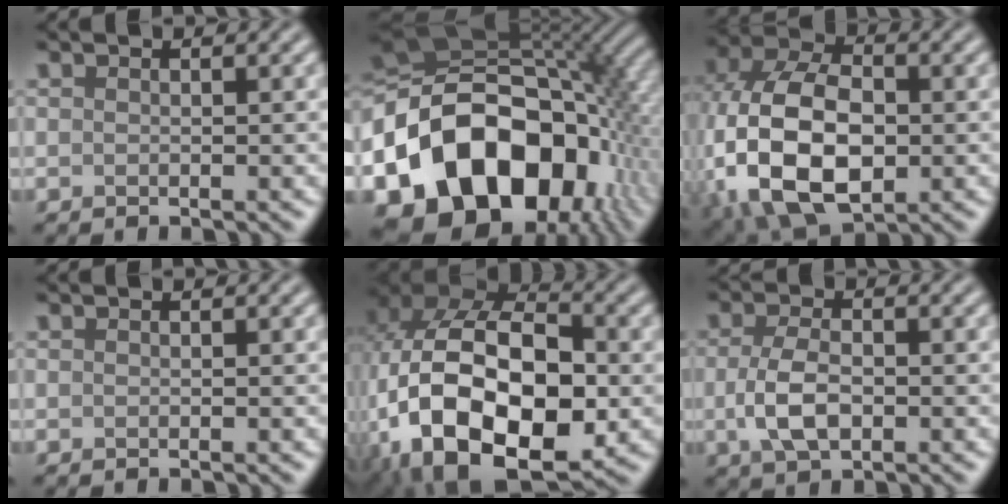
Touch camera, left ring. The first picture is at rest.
{"total": 19.8, "force": [-6.0, 13.6, 13.1], "torque": [-0.245, -0.020, -0.105]}
{"total": 15.3, "force": [-2.7, 9.8, 11.5], "torque": [-0.249, -0.018, -0.046]}
{"total": 0.0}
{"total": 18.3, "force": [-3.9, 11.5, 13.7], "torque": [-0.241, -0.013, -0.052]}
{"total": 4.0, "force": [-0.7, 2.1, 3.3], "torque": [-0.072, -0.004, -0.013]}